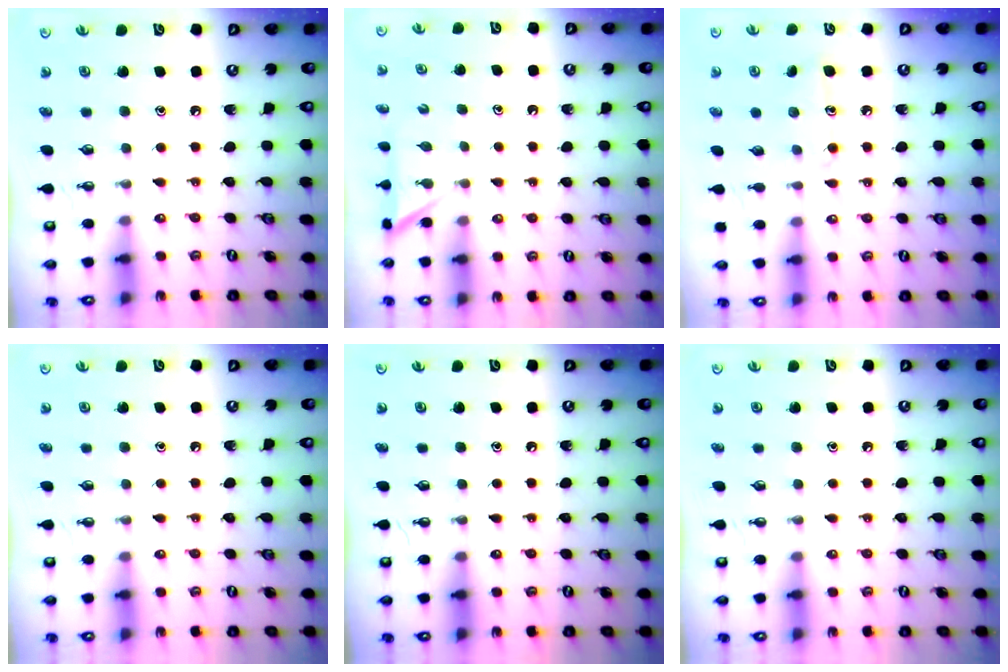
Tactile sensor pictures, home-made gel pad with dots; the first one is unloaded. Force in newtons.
{"total": 3.3, "press": 3.3, "slide": 0.4}
{"total": 7.8, "press": 7.8, "slide": 0.1}
{"total": 0.0}
{"total": 0.0}
{"total": 0.0}